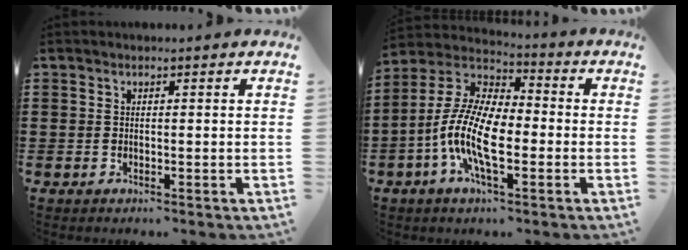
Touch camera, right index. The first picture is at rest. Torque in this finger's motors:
{"motor_torque": [2.14, 0.00, 1.06, 0.21]}